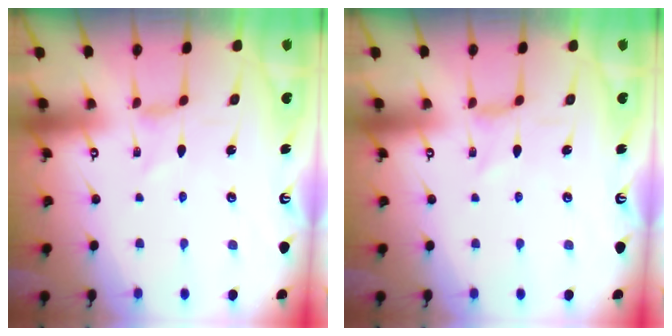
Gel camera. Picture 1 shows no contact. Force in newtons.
{"total": 0.0}